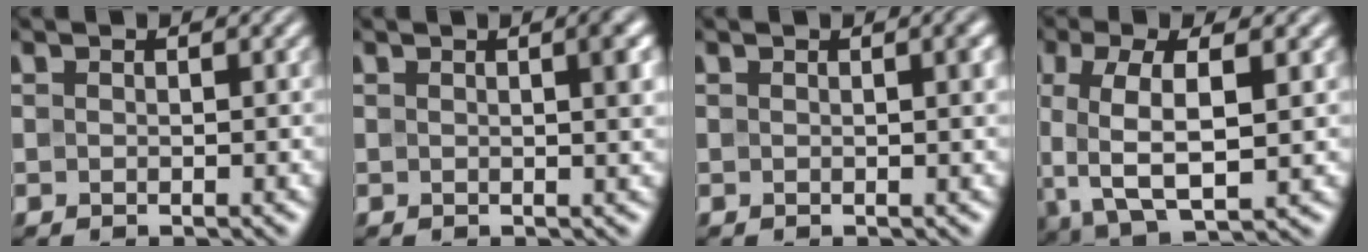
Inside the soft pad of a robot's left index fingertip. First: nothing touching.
{"total": 2.2, "force": [0.4, 0.3, 2.2], "torque": [-0.024, 0.004, 0.002]}
{"total": 1.3, "force": [0.2, 0.2, 1.3], "torque": [-0.016, 0.001, 0.002]}
{"total": 6.9, "force": [0.3, 2.6, 6.3], "torque": [-0.132, 0.005, 0.004]}